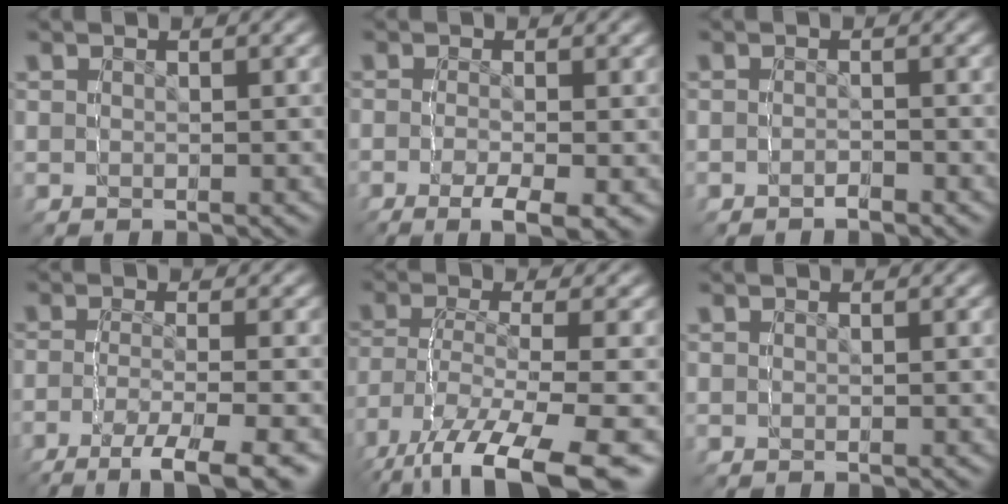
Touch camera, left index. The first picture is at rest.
{"total": 2.2, "force": [-0.8, -2.1, -0.1], "torque": [0.018, 0.009, -0.017]}
{"total": 2.5, "force": [-1.7, -1.3, -1.2], "torque": [0.000, -0.006, -0.023]}
{"total": 3.0, "force": [-2.6, -1.4, 0.6], "torque": [-0.009, 0.000, -0.043]}
{"total": 3.5, "force": [-1.3, 1.8, 2.6], "torque": [-0.062, 0.005, -0.013]}
{"total": 0.0}